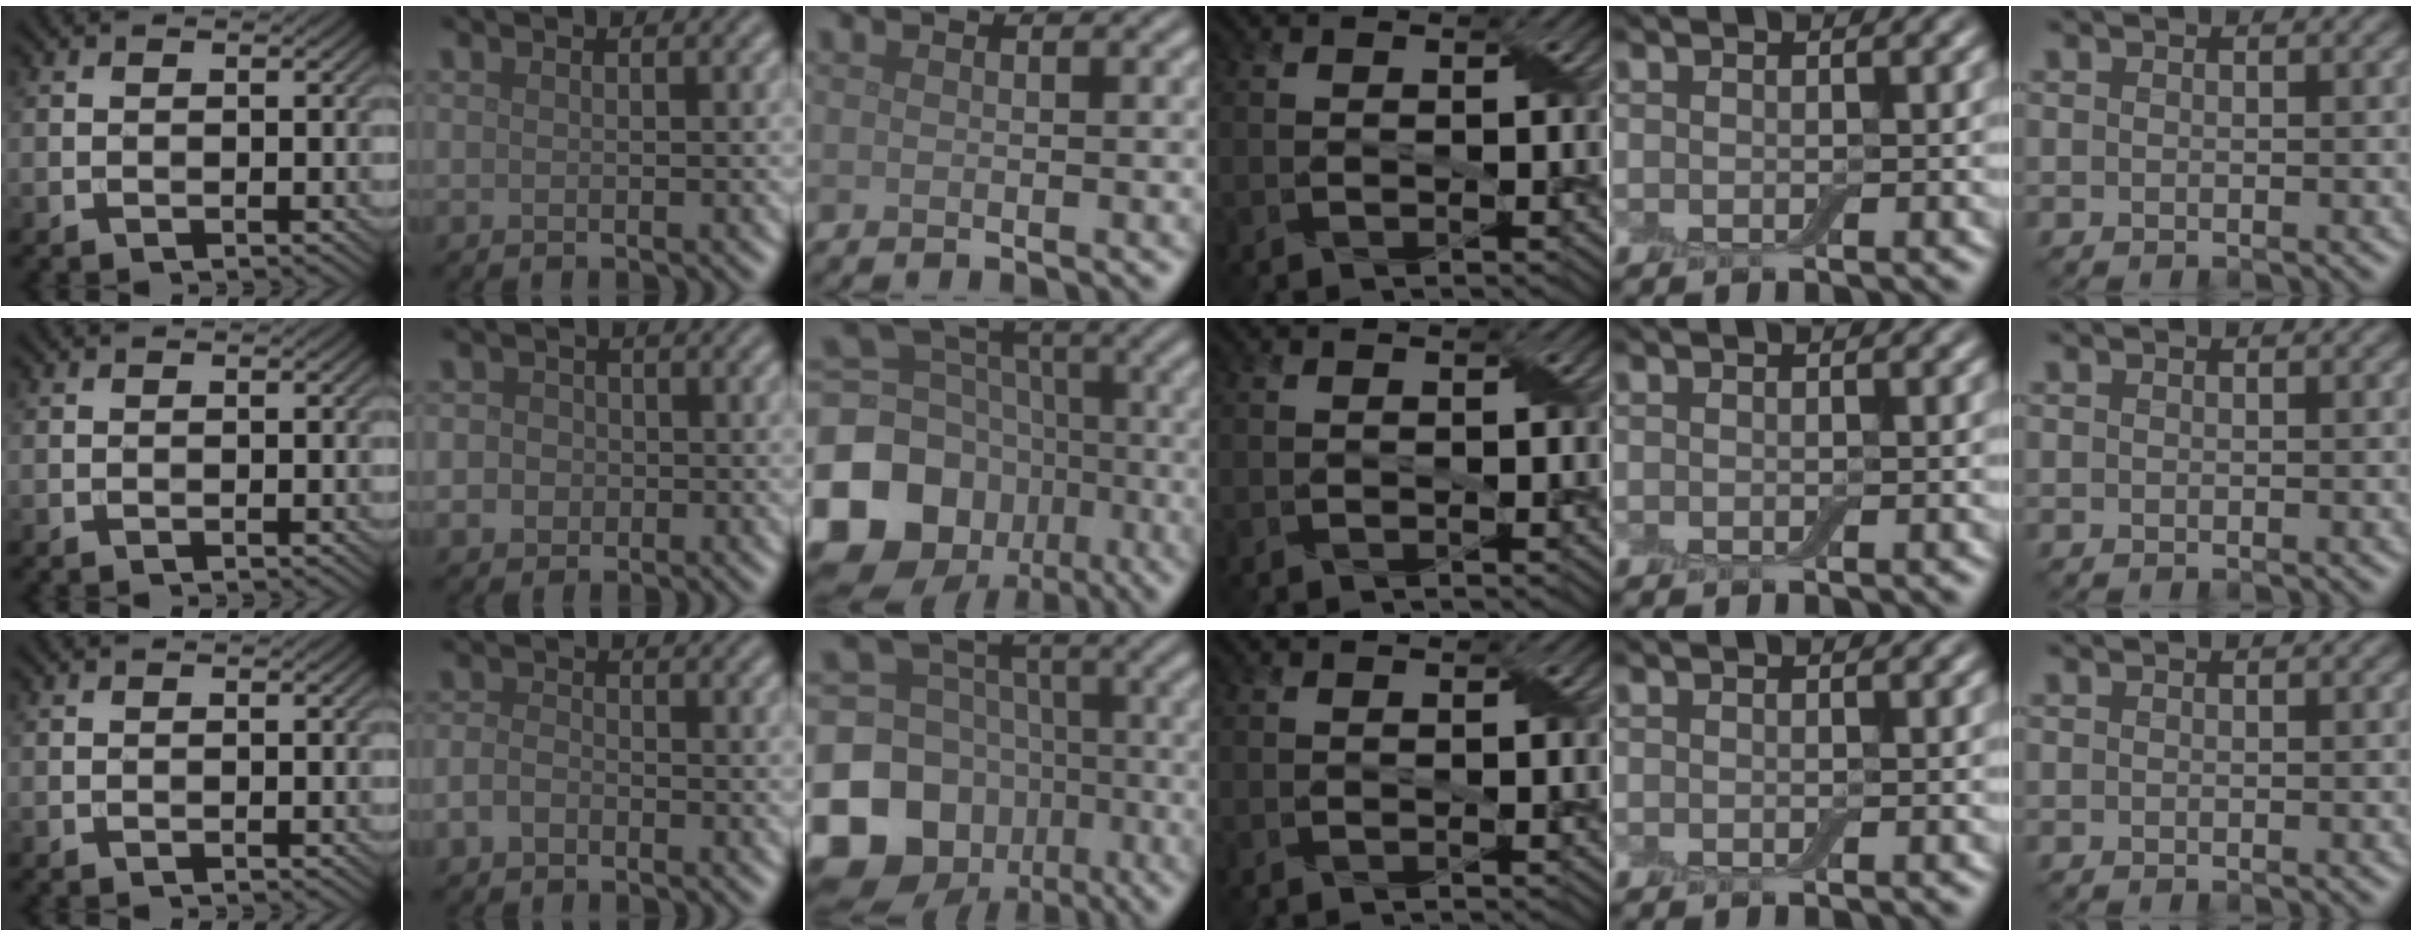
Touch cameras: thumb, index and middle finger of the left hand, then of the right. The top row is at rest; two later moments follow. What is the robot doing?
{"motion": "fold", "object": "cloth"}